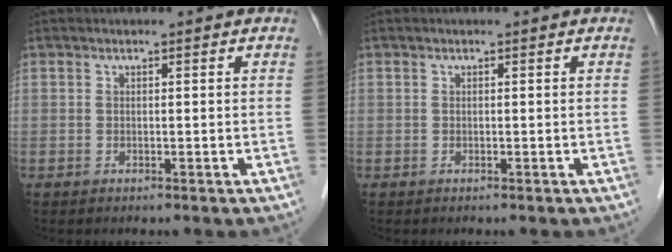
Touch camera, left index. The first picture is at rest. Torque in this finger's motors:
{"motor_torque": [0.00, 0.00, 0.00, 0.00]}